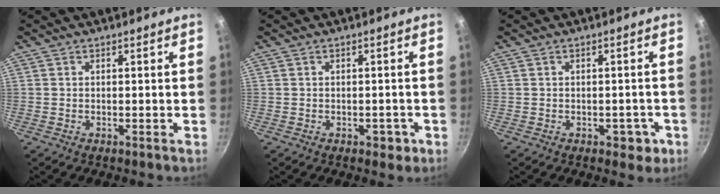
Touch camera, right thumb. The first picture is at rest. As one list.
[{"total": 2.2, "force": [-0.9, 1.5, 1.3], "torque": [-0.004, 0.006, -0.009]}, {"total": 3.4, "force": [-1.4, 2.2, 2.1], "torque": [-0.004, 0.010, -0.016]}]